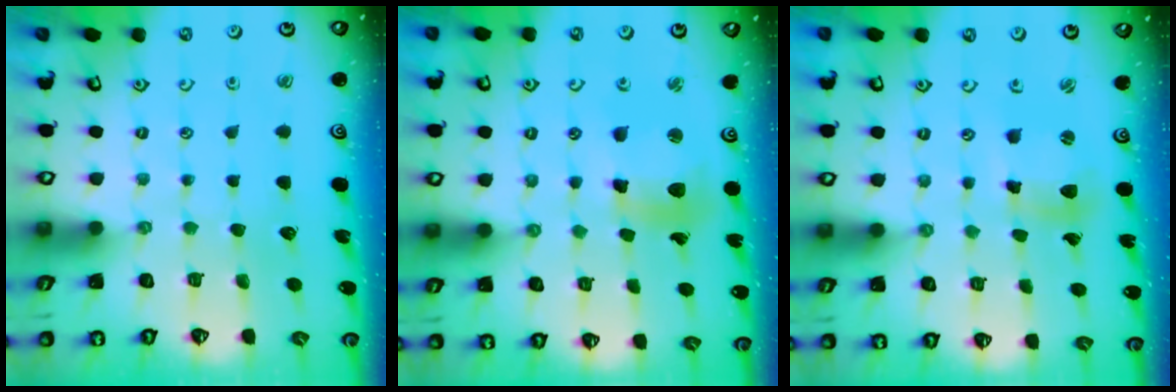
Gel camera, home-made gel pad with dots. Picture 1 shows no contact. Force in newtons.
{"total": 11.3, "press": 11.1, "slide": 2.0}
{"total": 8.0, "press": 7.9, "slide": 1.3}